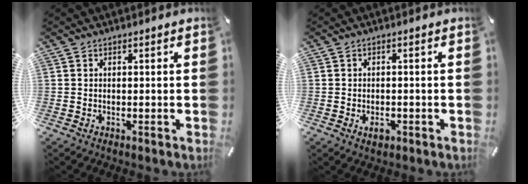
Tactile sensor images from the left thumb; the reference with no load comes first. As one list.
[{"total": 2.4, "force": [-1.0, 1.6, 1.6], "torque": [-0.036, 0.001, -0.019]}]